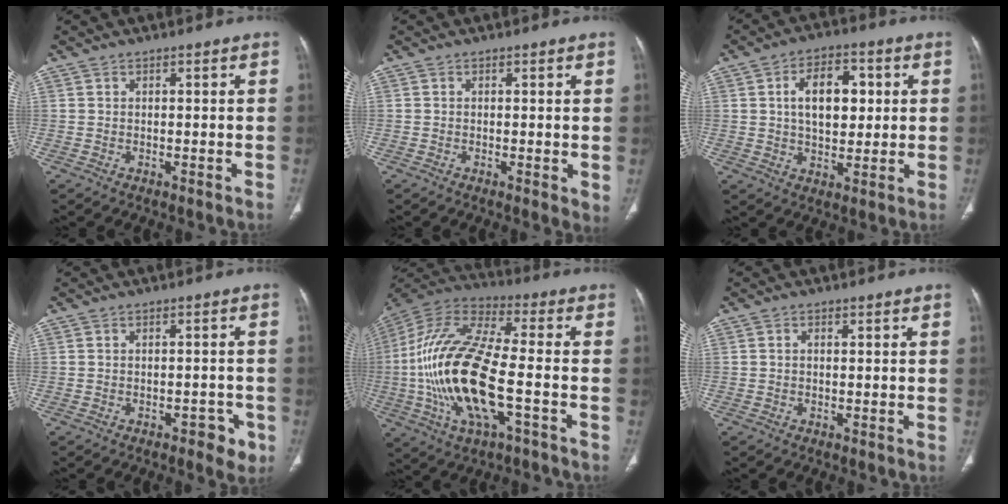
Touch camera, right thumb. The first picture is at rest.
{"total": 2.1, "force": [0.0, 0.7, 2.0], "torque": [-0.031, -0.008, -0.004]}
{"total": 10.9, "force": [2.1, 6.6, 8.4], "torque": [-0.105, 0.004, 0.035]}
{"total": 4.0, "force": [-2.1, 2.1, 2.7], "torque": [-0.020, 0.011, -0.024]}
{"total": 23.5, "force": [-4.4, 8.4, 21.5], "torque": [-0.473, 0.019, -0.076]}
{"total": 0.5, "force": [0.0, 0.4, 0.4], "torque": [-0.010, 0.001, -0.002]}